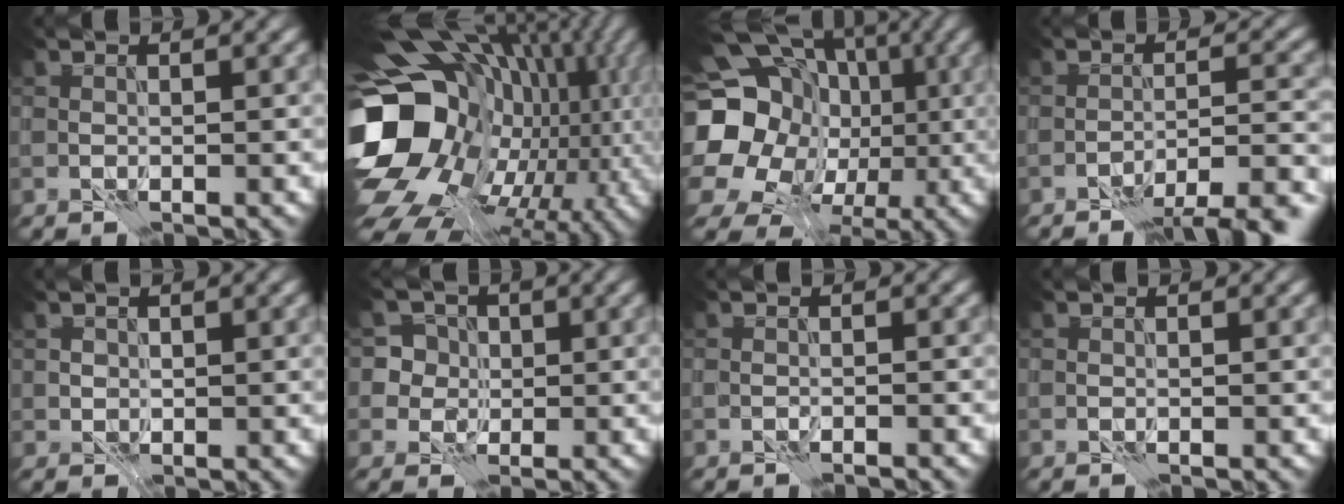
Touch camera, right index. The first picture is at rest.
{"total": 19.9, "force": [-1.6, 14.9, 13.1], "torque": [-0.249, -0.016, -0.003]}
{"total": 21.2, "force": [-0.7, 18.8, 9.9], "torque": [-0.200, -0.008, -0.038]}
{"total": 6.5, "force": [-5.1, 1.5, 3.9], "torque": [-0.052, 0.006, -0.067]}
{"total": 1.1, "force": [0.6, 0.9, 0.1], "torque": [-0.001, 0.000, 0.012]}
{"total": 4.9, "force": [1.4, 4.6, 1.2], "torque": [-0.006, 0.029, 0.006]}
{"total": 0.8, "force": [-0.8, -0.1, 0.0], "torque": [0.001, 0.001, -0.013]}
{"total": 0.0}